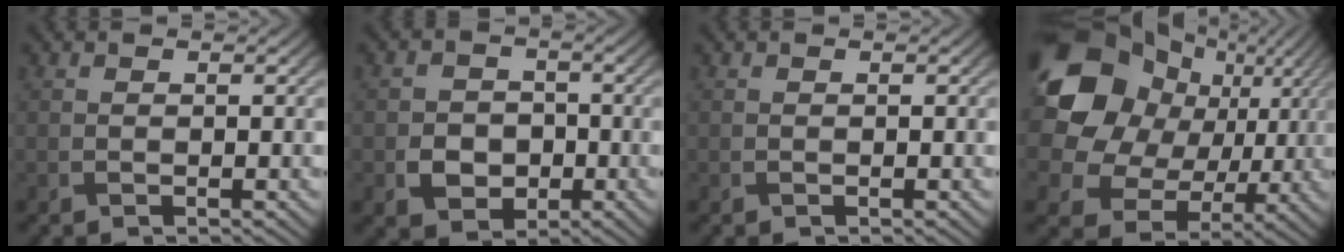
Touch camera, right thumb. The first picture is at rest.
{"total": 4.7, "force": [-1.4, 4.0, 2.1], "torque": [-0.037, -0.006, -0.036]}
{"total": 0.0}
{"total": 20.2, "force": [5.5, 16.7, 10.1], "torque": [-0.271, 0.018, 0.120]}